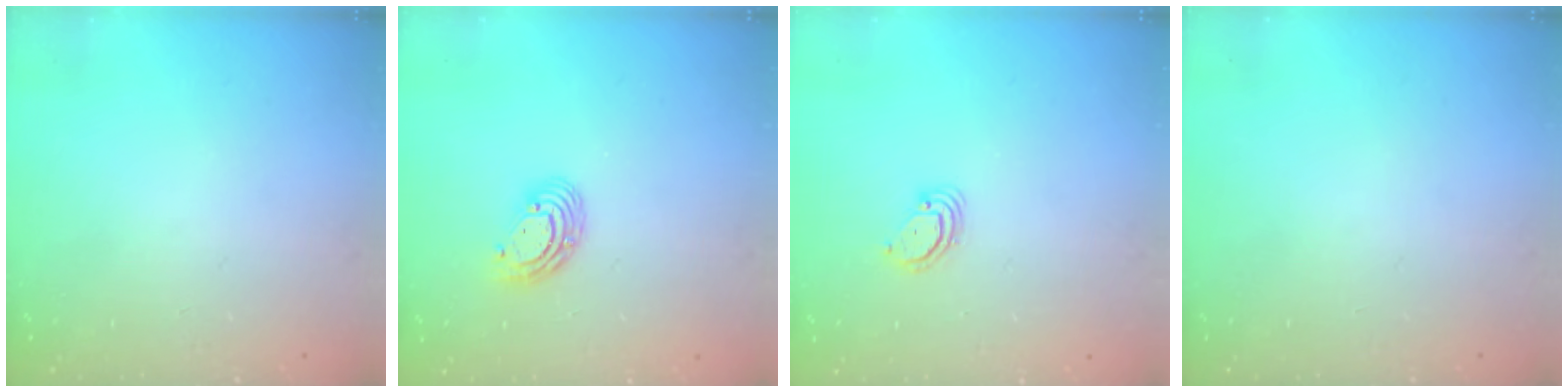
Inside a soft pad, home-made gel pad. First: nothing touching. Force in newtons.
{"total": 8.0, "press": 7.9, "slide": 1.2}
{"total": 2.9, "press": 2.9, "slide": 0.3}
{"total": 0.0}